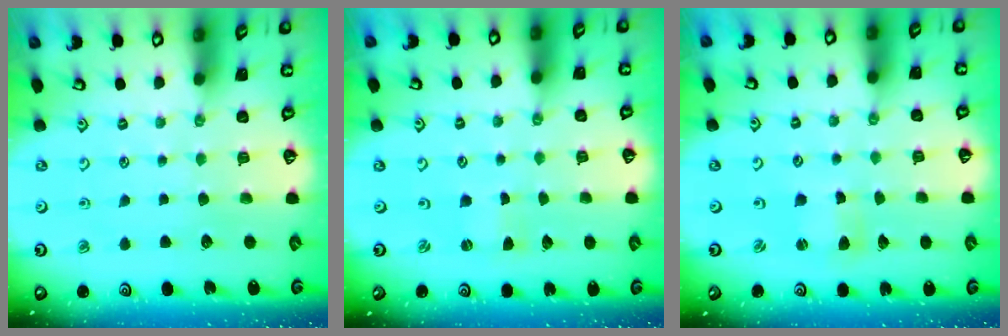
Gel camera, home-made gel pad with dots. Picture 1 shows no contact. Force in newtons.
{"total": 0.0}
{"total": 2.5, "press": 2.5, "slide": 0.3}